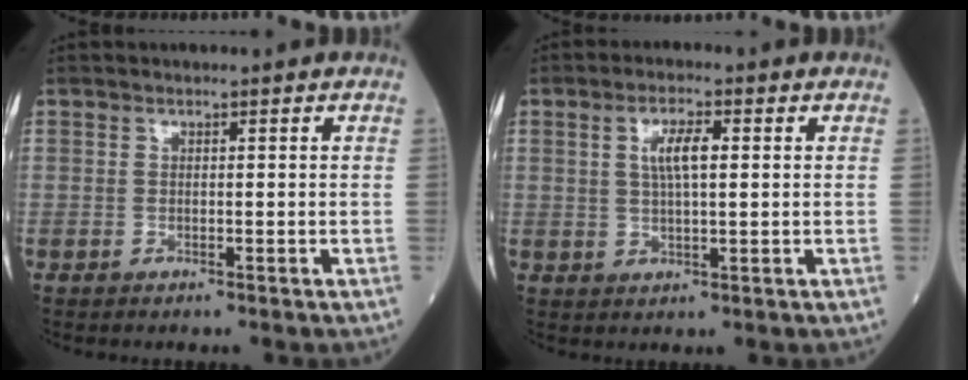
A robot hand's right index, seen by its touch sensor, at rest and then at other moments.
{"total": 4.6, "force": [1.2, 1.0, 4.4], "torque": [-0.085, 0.007, 0.025]}